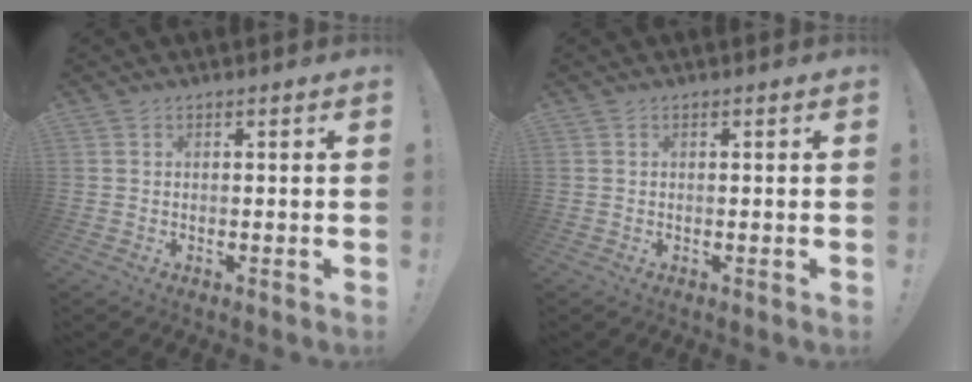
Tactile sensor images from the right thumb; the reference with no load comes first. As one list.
[{"total": 0.0}]